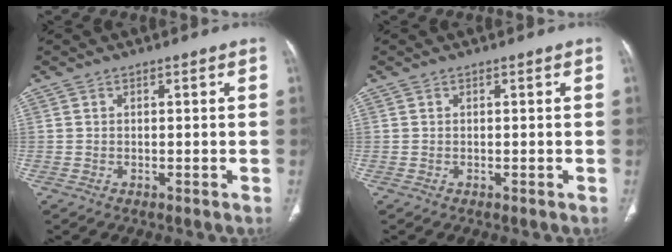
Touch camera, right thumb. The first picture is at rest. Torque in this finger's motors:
{"motor_torque": [0.02, 0.03, -0.31, 0.31, 0.02]}